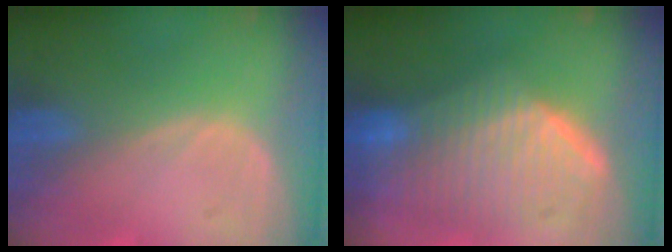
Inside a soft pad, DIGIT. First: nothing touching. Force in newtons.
{"total": 10.0, "press": 9.0, "slide": 4.3}